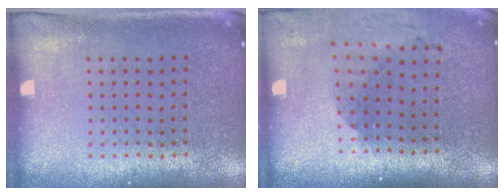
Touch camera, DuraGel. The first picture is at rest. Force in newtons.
{"total": 2.0, "press": 1.4, "slide": 1.3}